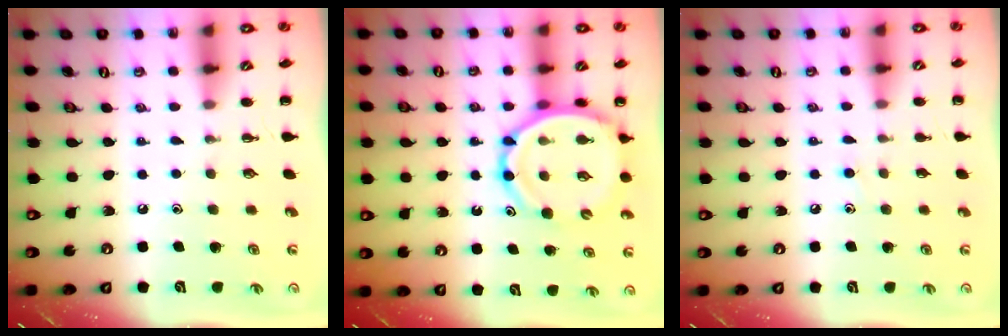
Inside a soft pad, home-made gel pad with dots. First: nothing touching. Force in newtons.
{"total": 12.8, "press": 12.1, "slide": 4.0}
{"total": 4.5, "press": 4.1, "slide": 1.9}